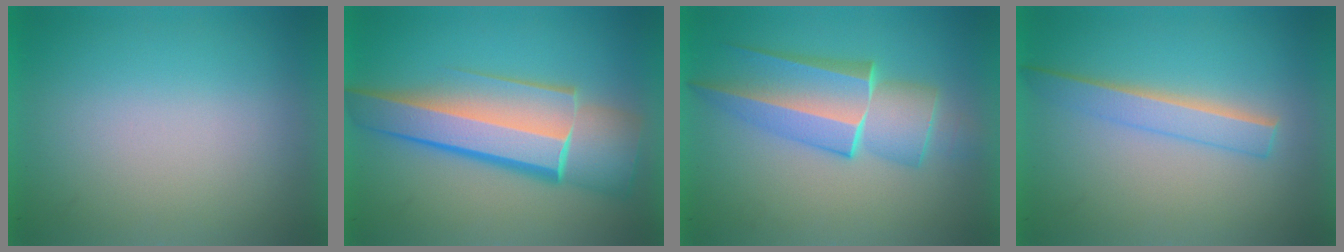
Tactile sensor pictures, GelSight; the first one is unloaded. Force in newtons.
{"total": 8.3}
{"total": 5.6}
{"total": 2.2}